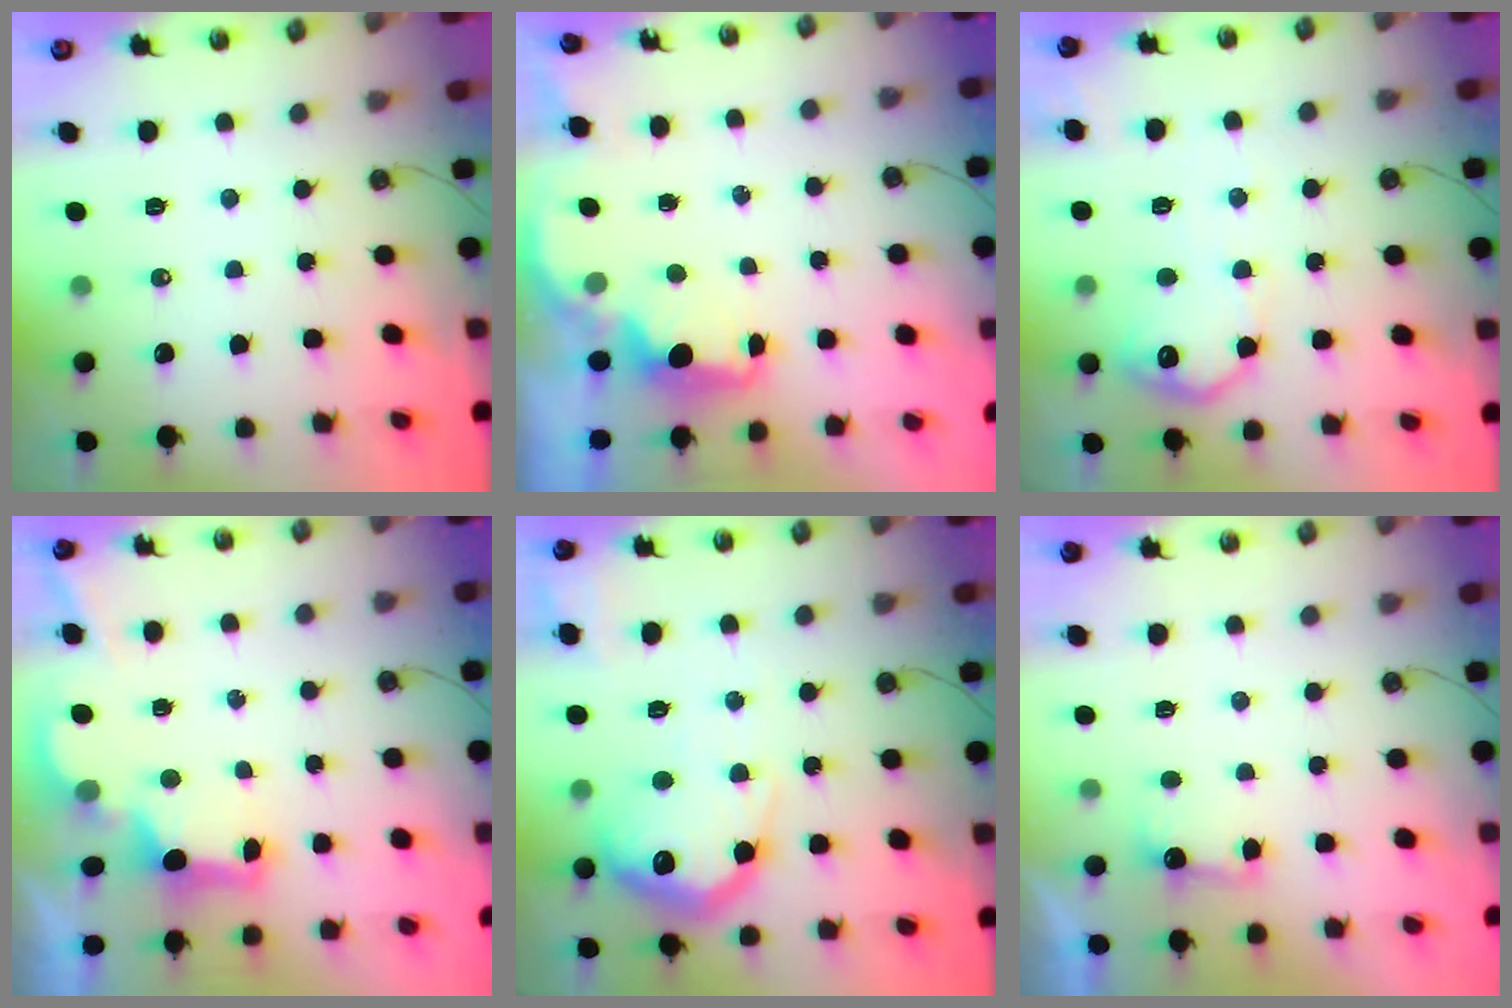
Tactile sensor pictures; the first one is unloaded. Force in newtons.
{"total": 2.4, "press": 2.3, "slide": 0.8}
{"total": 11.6, "press": 11.6, "slide": 0.4}
{"total": 2.9, "press": 2.8, "slide": 0.9}
{"total": 21.3, "press": 21.2, "slide": 1.8}
{"total": 2.9, "press": 2.7, "slide": 1.0}